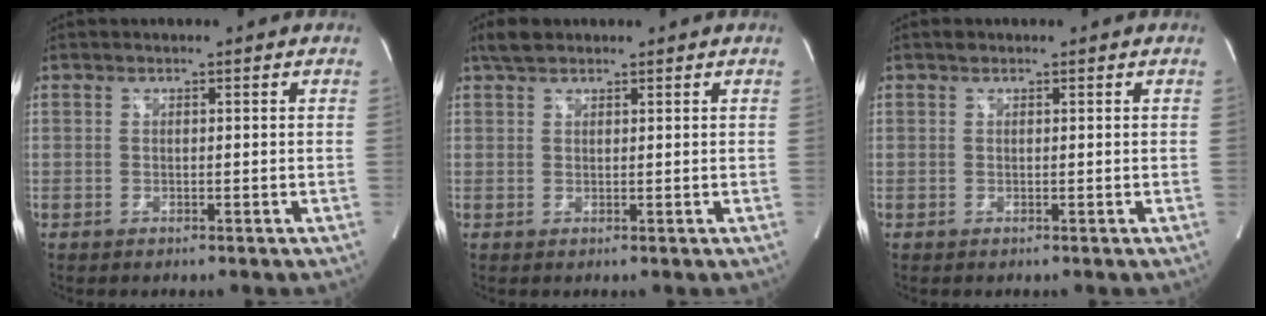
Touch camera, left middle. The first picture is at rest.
{"total": 2.7, "force": [2.2, 1.1, 1.1], "torque": [-0.028, 0.015, 0.040]}
{"total": 0.5, "force": [0.4, 0.3, 0.2], "torque": [-0.010, 0.005, 0.007]}